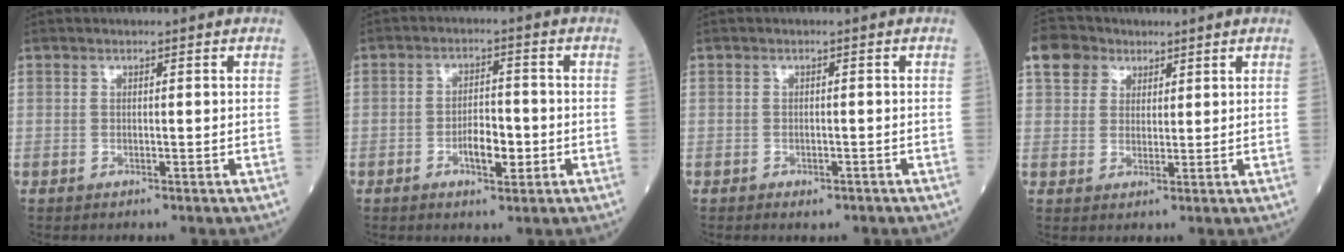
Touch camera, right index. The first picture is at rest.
{"total": 4.7, "force": [-1.5, 1.7, 4.1], "torque": [-0.068, 0.003, -0.023]}
{"total": 1.5, "force": [-1.0, 0.8, 0.6], "torque": [-0.008, 0.002, -0.010]}
{"total": 5.6, "force": [3.1, 4.4, 1.4], "torque": [-0.037, 0.021, 0.059]}